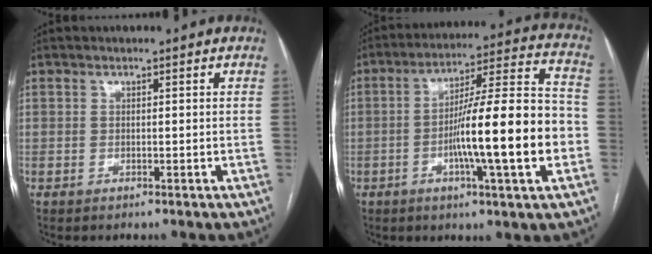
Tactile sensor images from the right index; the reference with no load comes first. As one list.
[{"total": 18.0, "force": [-4.1, 0.8, 17.5], "torque": [-0.279, 0.009, -0.064]}]